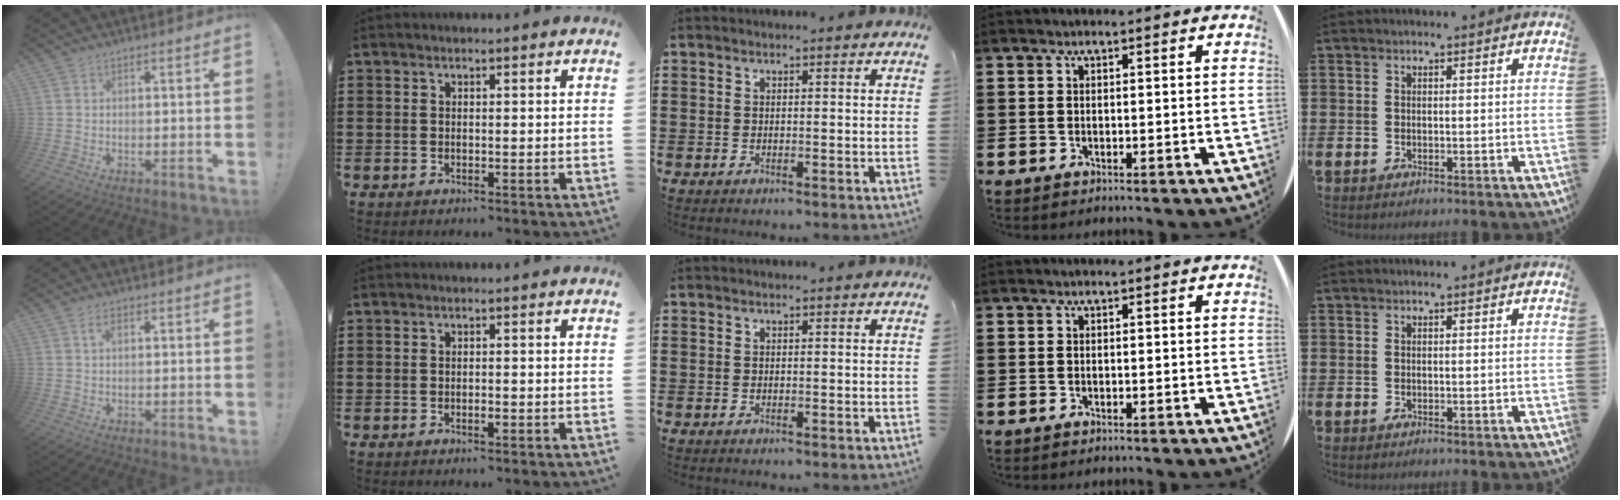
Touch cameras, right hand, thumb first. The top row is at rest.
{"thumb": {"total": 1.7, "force": [0.6, 0.8, 1.5], "torque": [-0.022, 0.003, 0.007]}, "index": {"total": 1.0, "force": [-0.4, 0.4, 0.8], "torque": [-0.016, -0.005, -0.006]}}